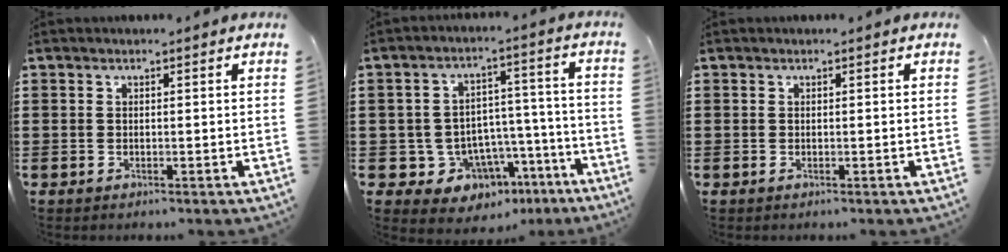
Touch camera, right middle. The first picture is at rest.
{"total": 7.8, "force": [-5.1, 5.6, 1.5], "torque": [-0.039, 0.034, -0.089]}
{"total": 0.0}